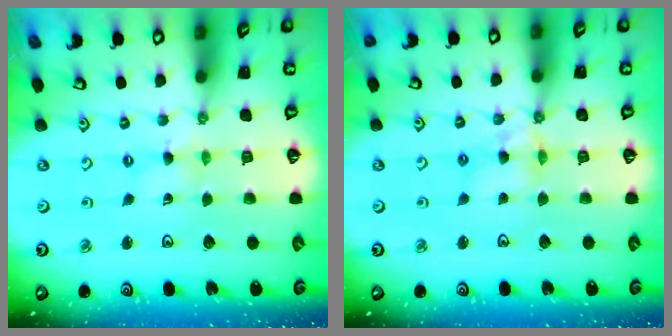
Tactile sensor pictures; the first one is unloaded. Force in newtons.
{"total": 6.3, "press": 6.3, "slide": 0.5}